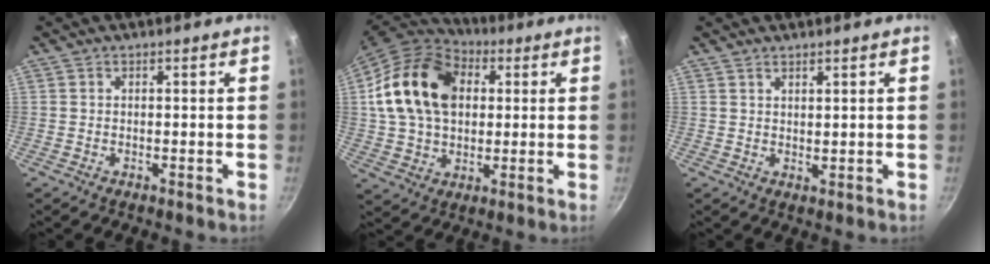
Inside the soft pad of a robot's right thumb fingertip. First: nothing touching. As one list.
[{"total": 19.9, "force": [4.2, 14.2, 13.2], "torque": [-0.218, 0.014, 0.066]}, {"total": 1.6, "force": [1.4, 0.2, 0.9], "torque": [-0.010, -0.017, 0.019]}]